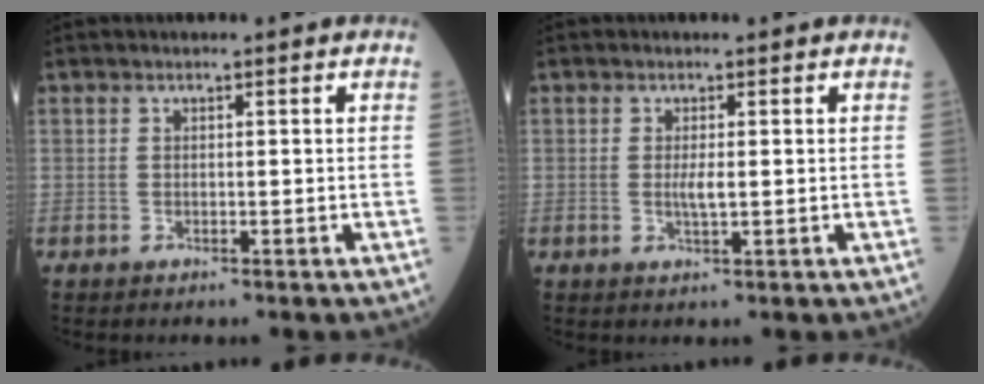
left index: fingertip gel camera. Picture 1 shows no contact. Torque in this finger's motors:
{"motor_torque": [0.18, 0.00, 0.04, 0.01]}